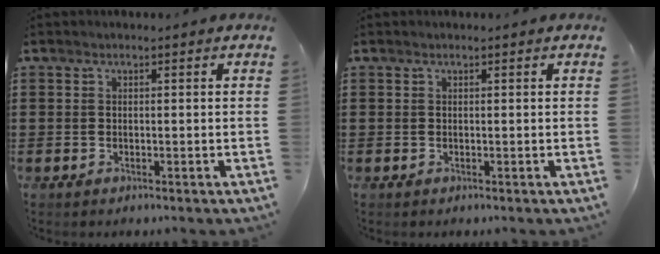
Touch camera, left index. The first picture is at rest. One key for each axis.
{"total": 0.0}